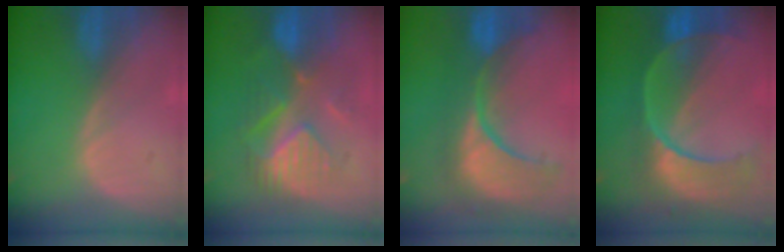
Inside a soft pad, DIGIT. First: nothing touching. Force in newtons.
{"total": 8.6, "press": 8.6, "slide": 0.3}
{"total": 11.8, "press": 10.8, "slide": 4.8}
{"total": 10.9, "press": 9.3, "slide": 5.7}